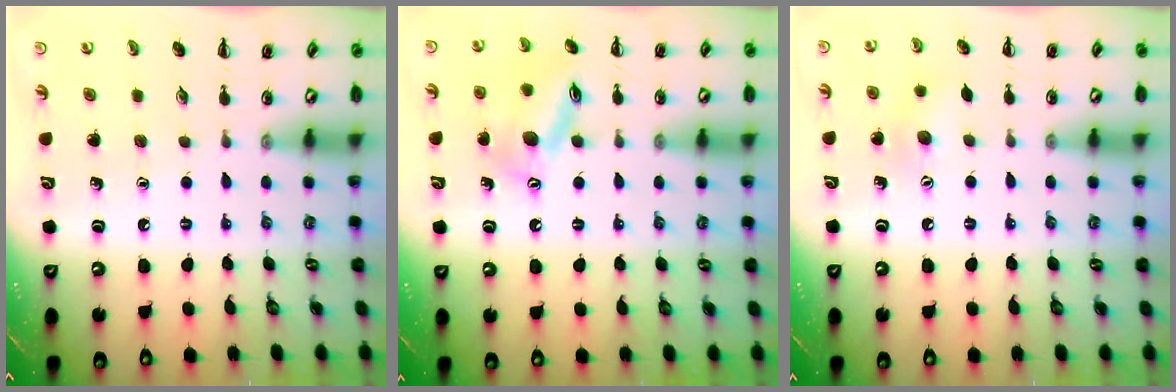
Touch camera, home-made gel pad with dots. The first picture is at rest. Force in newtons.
{"total": 13.6, "press": 13.5, "slide": 1.5}
{"total": 7.5, "press": 7.4, "slide": 1.5}